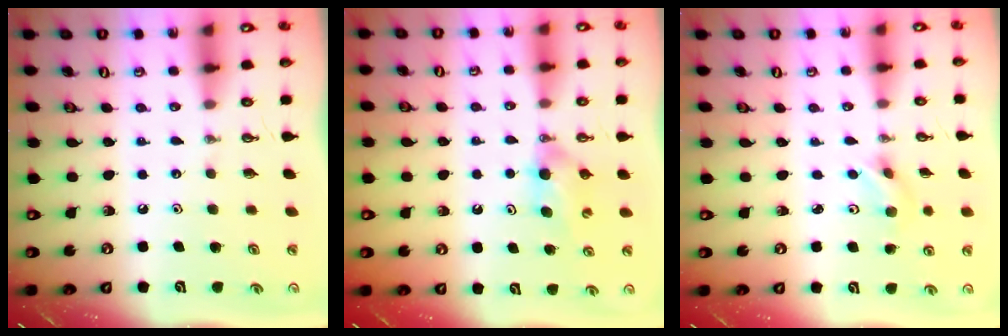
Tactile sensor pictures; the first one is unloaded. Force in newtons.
{"total": 5.8, "press": 4.2, "slide": 4.0}
{"total": 2.9, "press": 2.7, "slide": 1.2}